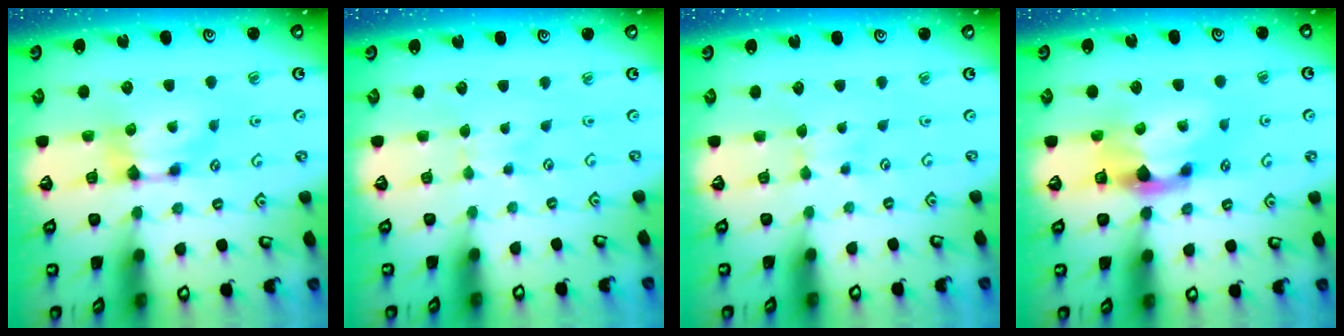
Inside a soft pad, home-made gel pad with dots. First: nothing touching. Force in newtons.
{"total": 3.1, "press": 3.1, "slide": 0.3}
{"total": 3.0, "press": 2.9, "slide": 0.4}
{"total": 3.0, "press": 2.6, "slide": 1.4}